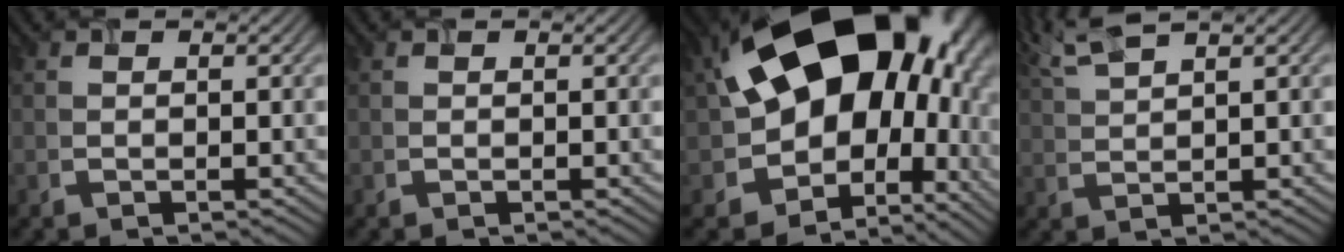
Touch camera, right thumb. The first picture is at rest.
{"total": 0.0}
{"total": 22.3, "force": [4.1, 15.6, 15.5], "torque": [-0.243, -0.017, 0.121]}
{"total": 4.5, "force": [3.2, 0.6, 3.0], "torque": [-0.070, 0.024, 0.079]}